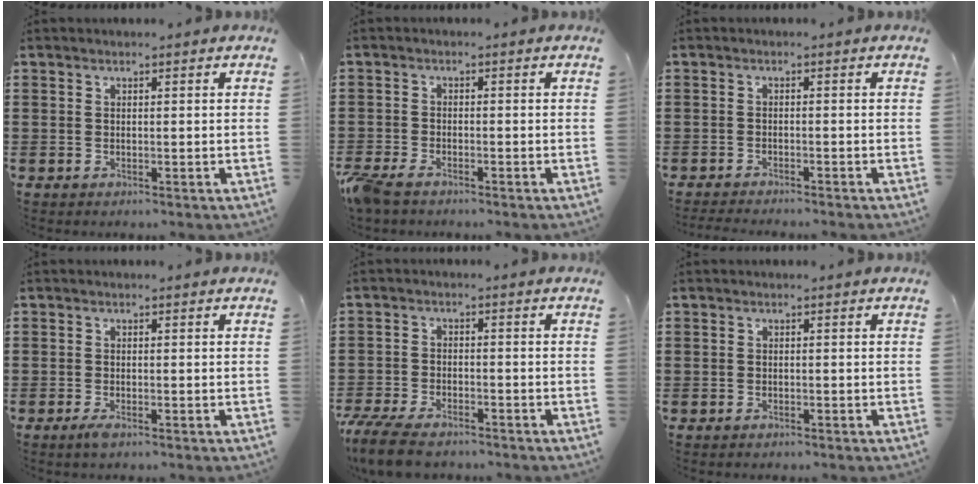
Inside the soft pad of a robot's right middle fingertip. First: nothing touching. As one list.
[{"total": 3.0, "force": [-2.6, 0.7, 1.3], "torque": [-0.052, -0.008, -0.060]}, {"total": 1.7, "force": [-1.6, -0.1, 0.3], "torque": [-0.006, 0.001, -0.033]}, {"total": 1.1, "force": [-0.6, 0.2, 0.9], "torque": [-0.027, -0.007, -0.013]}, {"total": 5.7, "force": [-4.9, 1.3, 2.4], "torque": [-0.063, -0.001, -0.100]}, {"total": 0.7, "force": [-0.5, 0.4, -0.1], "torque": [0.001, 0.003, -0.013]}]